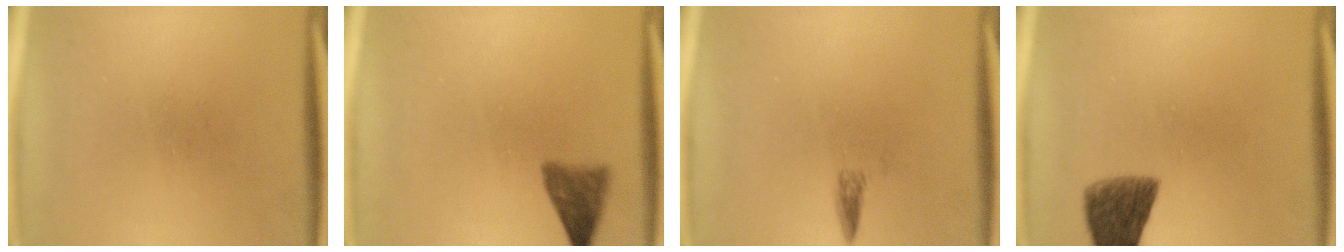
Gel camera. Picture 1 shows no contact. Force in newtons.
{"total": 3.5}
{"total": 1.2}
{"total": 7.2}